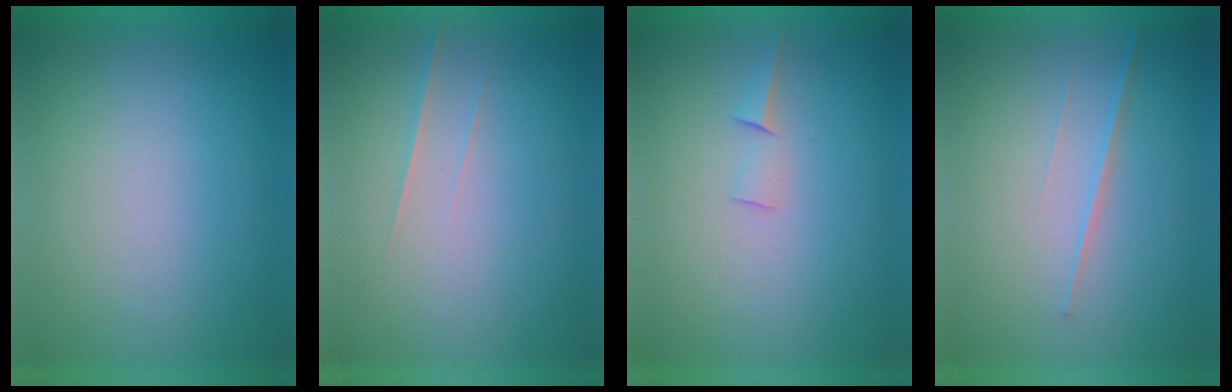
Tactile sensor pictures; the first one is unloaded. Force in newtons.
{"total": 1.7}
{"total": 1.5}
{"total": 2.0}